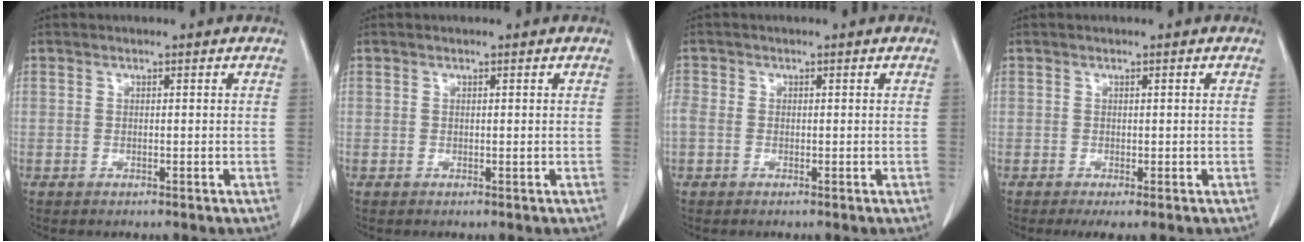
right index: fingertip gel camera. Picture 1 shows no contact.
{"total": 0.0}
{"total": 2.4, "force": [-0.4, 1.9, 1.4], "torque": [-0.054, 0.011, -0.006]}
{"total": 2.0, "force": [-0.8, 0.7, 1.7], "torque": [-0.029, -0.003, -0.006]}